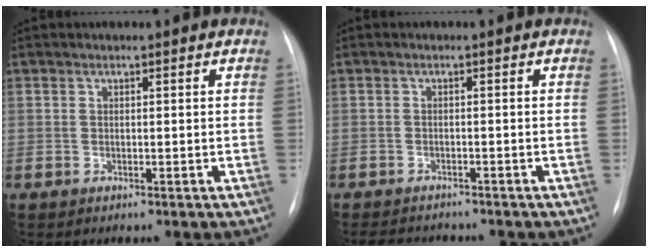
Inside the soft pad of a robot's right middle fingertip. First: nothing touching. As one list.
[{"total": 5.2, "force": [-4.9, 1.3, 1.2], "torque": [-0.016, -0.006, -0.070]}]